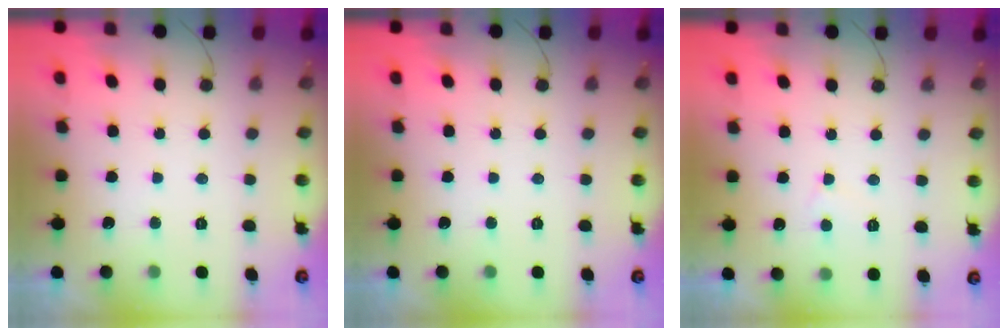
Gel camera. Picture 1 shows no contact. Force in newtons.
{"total": 0.0}
{"total": 2.8, "press": 2.8, "slide": 0.3}